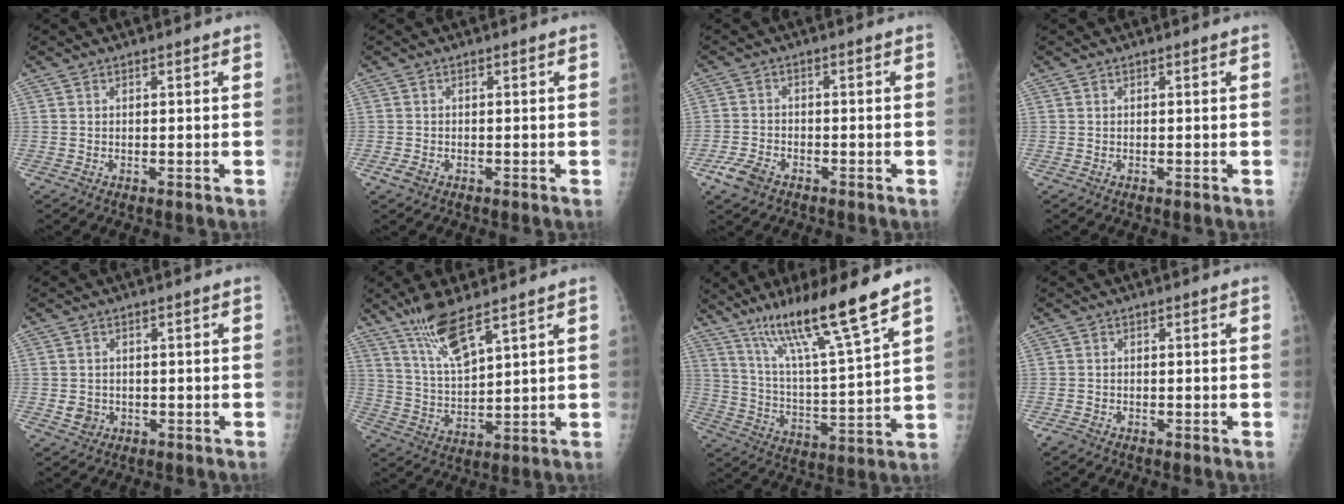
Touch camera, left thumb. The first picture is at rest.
{"total": 1.6, "force": [-0.8, 1.1, 0.9], "torque": [-0.017, -0.001, -0.016]}
{"total": 4.8, "force": [-3.0, 2.8, 2.5], "torque": [-0.053, 0.009, -0.056]}
{"total": 0.0}
{"total": 2.7, "force": [-0.5, 2.4, 0.9], "torque": [-0.004, 0.003, -0.002]}
{"total": 9.7, "force": [6.7, 2.2, 6.8], "torque": [-0.131, -0.035, 0.142]}
{"total": 17.1, "force": [12.2, 0.5, 12.0], "torque": [-0.197, -0.064, 0.215]}
{"total": 1.4, "force": [-1.1, 0.9, 0.4], "torque": [-0.010, 0.000, -0.022]}